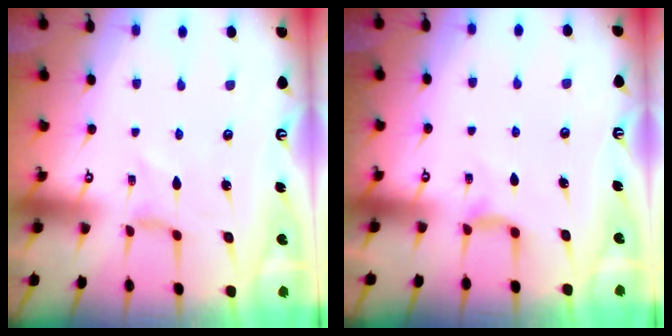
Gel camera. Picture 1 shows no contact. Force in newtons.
{"total": 6.2, "press": 6.2, "slide": 0.6}